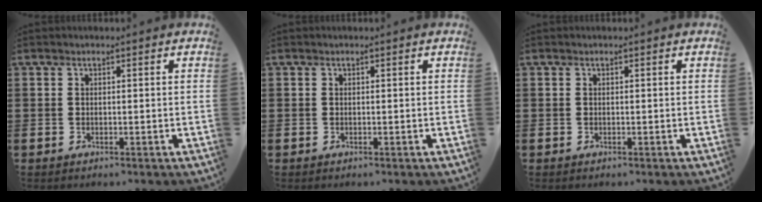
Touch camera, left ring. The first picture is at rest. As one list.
[{"total": 0.0}, {"total": 0.0}]